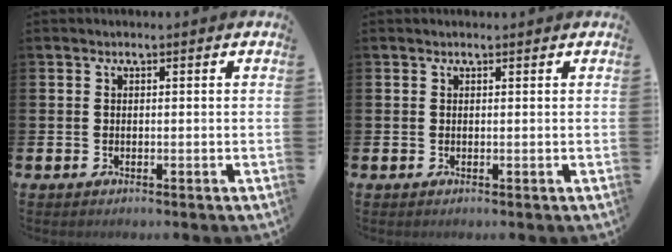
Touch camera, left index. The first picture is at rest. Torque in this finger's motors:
{"motor_torque": [0.73, -1.14, 0.11, 0.01]}